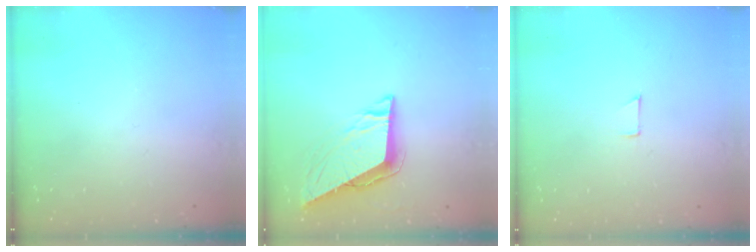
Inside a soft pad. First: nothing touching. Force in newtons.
{"total": 8.4, "press": 8.4, "slide": 0.9}
{"total": 4.1, "press": 4.1, "slide": 0.3}